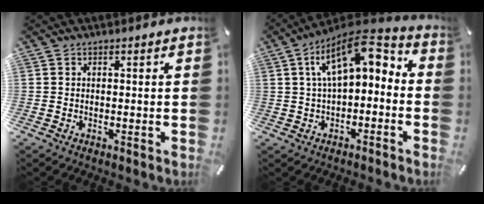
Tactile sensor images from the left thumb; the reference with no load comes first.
{"total": 12.9, "force": [4.2, 6.5, 10.3], "torque": [-0.173, -0.017, 0.073]}